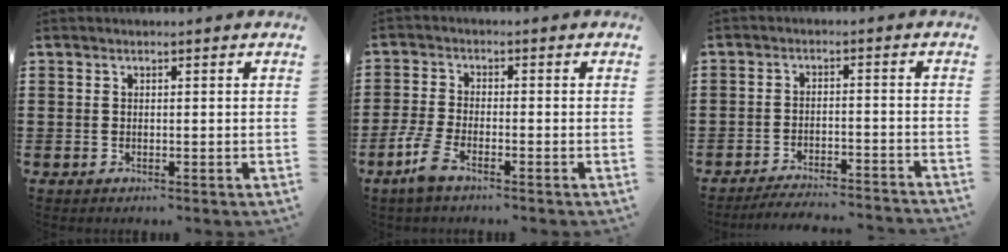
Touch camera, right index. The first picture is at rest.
{"total": 4.1, "force": [-2.6, 0.9, 3.0], "torque": [-0.084, -0.011, -0.055]}
{"total": 3.6, "force": [-3.6, -0.2, 0.6], "torque": [-0.014, -0.002, -0.073]}